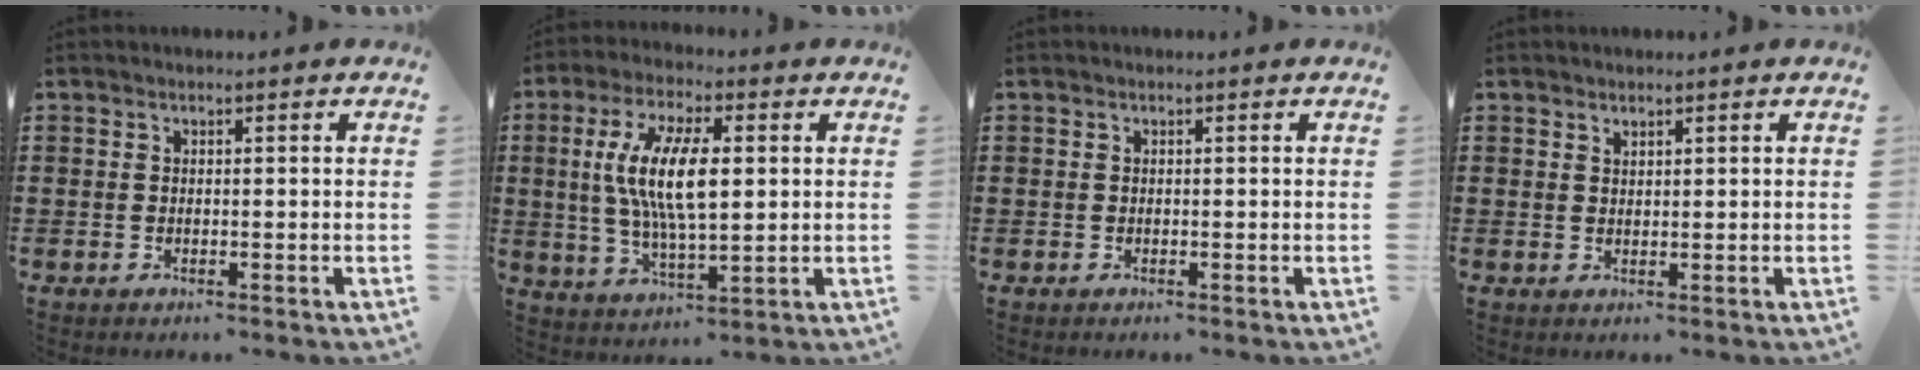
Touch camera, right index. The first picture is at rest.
{"total": 11.1, "force": [1.3, 3.9, 10.4], "torque": [-0.214, 0.006, 0.017]}
{"total": 0.0}
{"total": 1.0, "force": [0.9, 0.4, 0.1], "torque": [-0.002, 0.001, 0.018]}